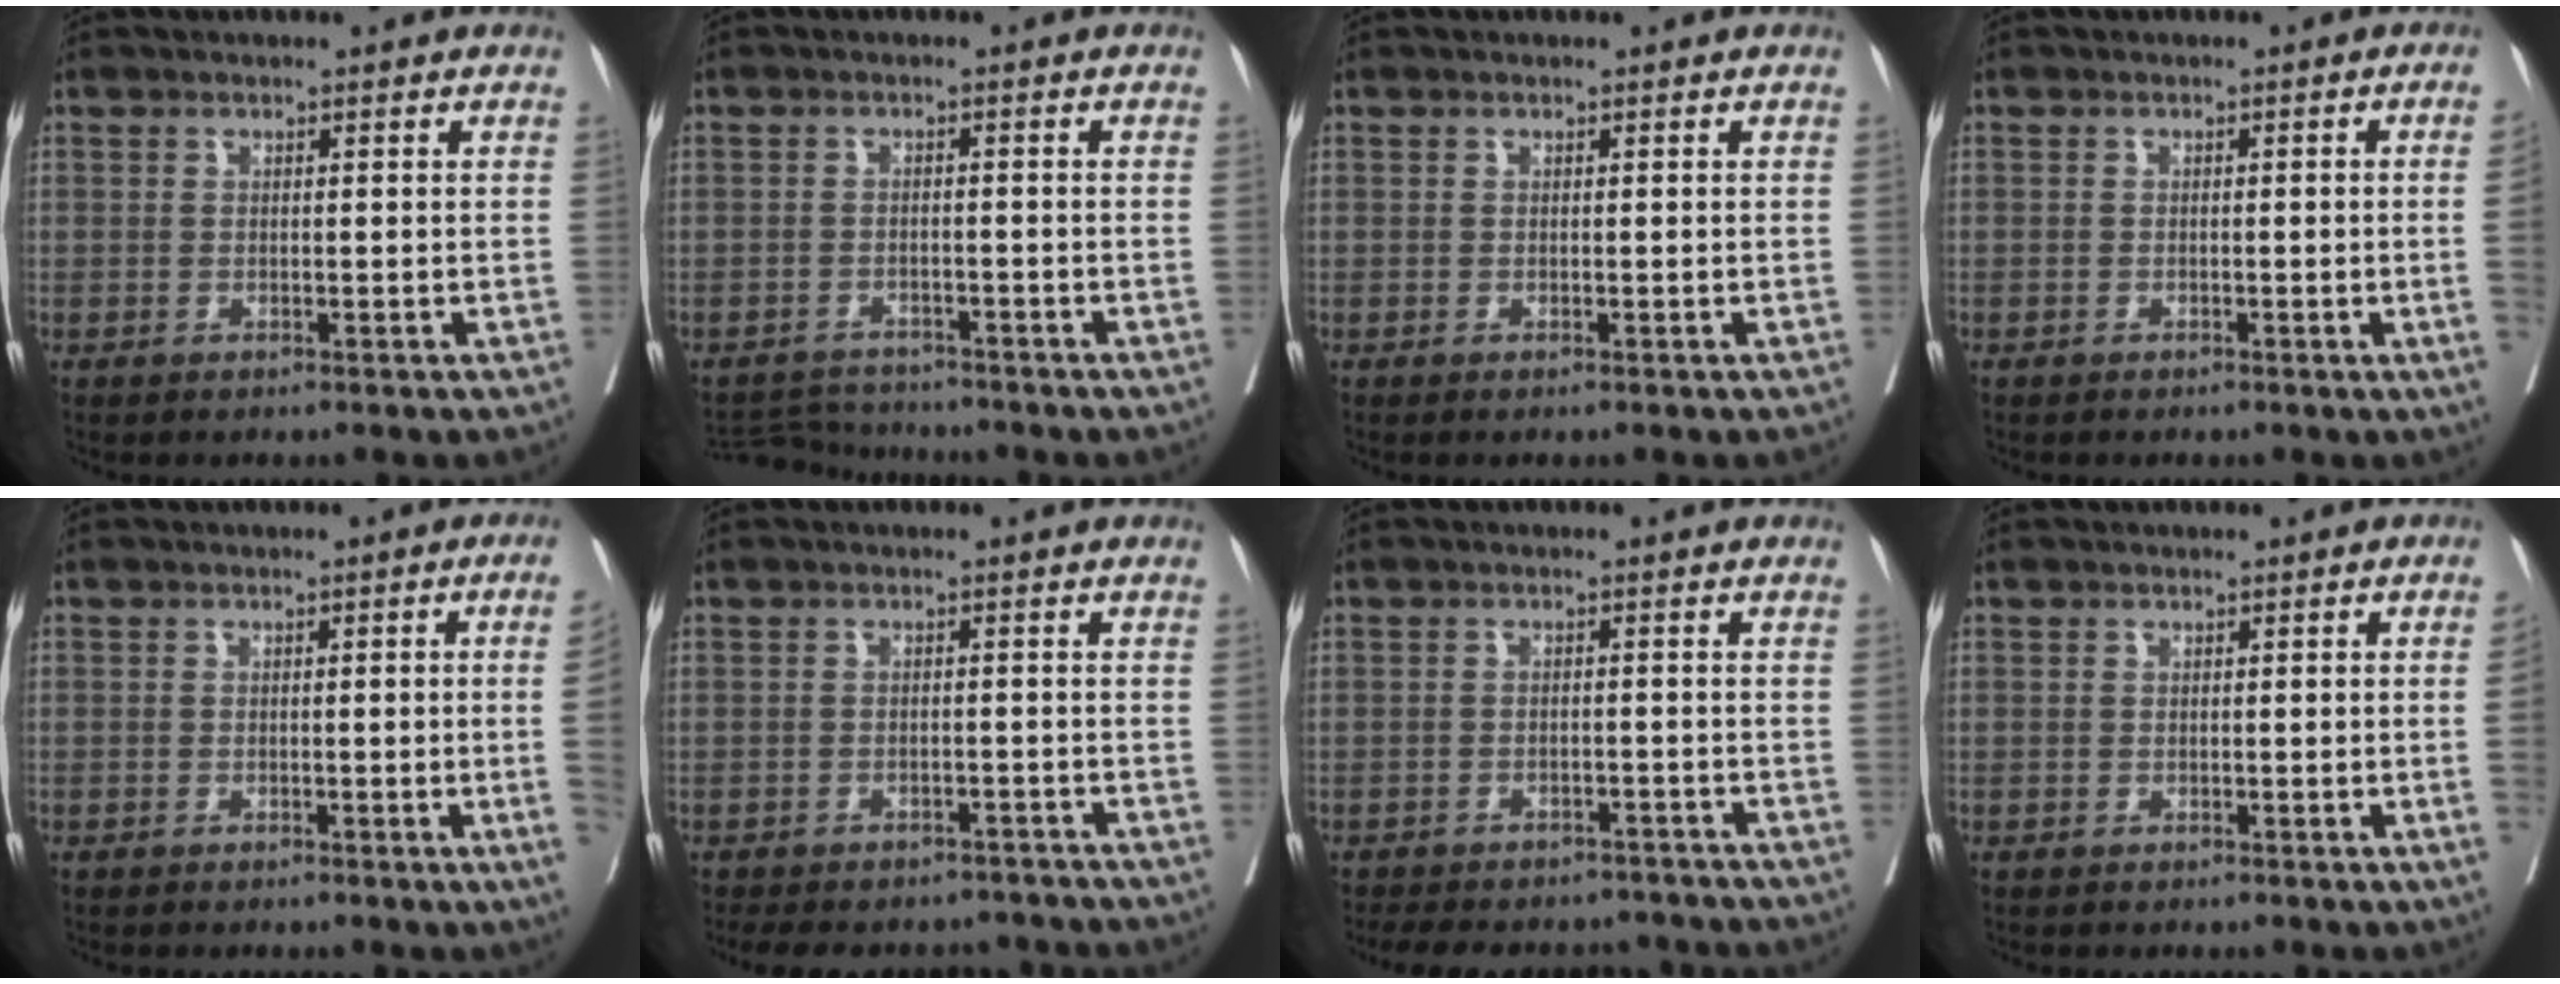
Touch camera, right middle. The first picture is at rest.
{"total": 4.8, "force": [-4.8, 0.3, -0.5], "torque": [0.007, -0.004, -0.082]}
{"total": 0.0}
{"total": 2.9, "force": [-0.6, -1.1, 2.7], "torque": [-0.036, -0.004, -0.007]}
{"total": 5.2, "force": [-1.0, -1.0, 5.0], "torque": [-0.058, -0.002, -0.014]}
{"total": 12.8, "force": [-11.3, 4.8, 3.6], "torque": [-0.071, 0.009, -0.134]}
{"total": 13.9, "force": [-12.4, 4.9, 4.0], "torque": [-0.083, 0.008, -0.151]}
{"total": 2.1, "force": [-0.4, -0.3, 2.0], "torque": [-0.030, 0.004, -0.002]}